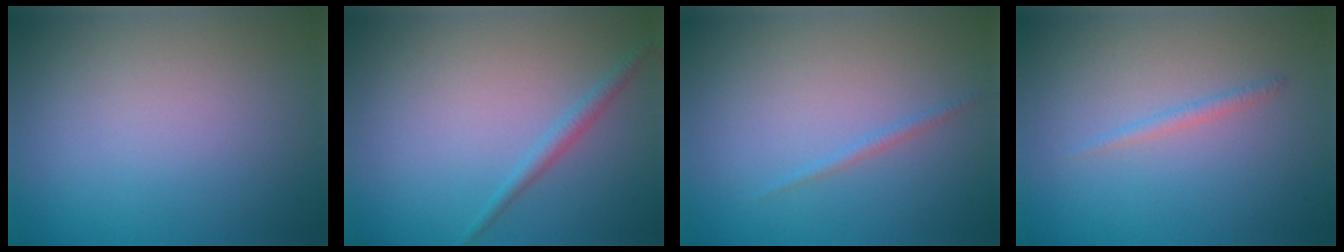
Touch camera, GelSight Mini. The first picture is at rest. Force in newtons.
{"total": 1.4, "press": 1.4, "slide": 0.0}
{"total": 0.7, "press": 0.7, "slide": 0.0}
{"total": 0.9, "press": 0.9, "slide": 0.1}